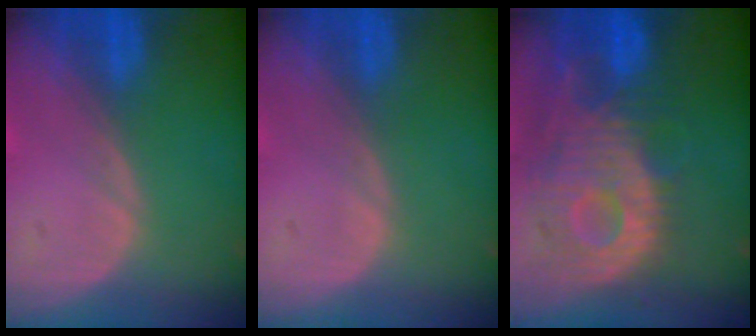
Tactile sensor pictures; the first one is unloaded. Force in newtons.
{"total": 0.0}
{"total": 12.2, "press": 10.8, "slide": 5.6}